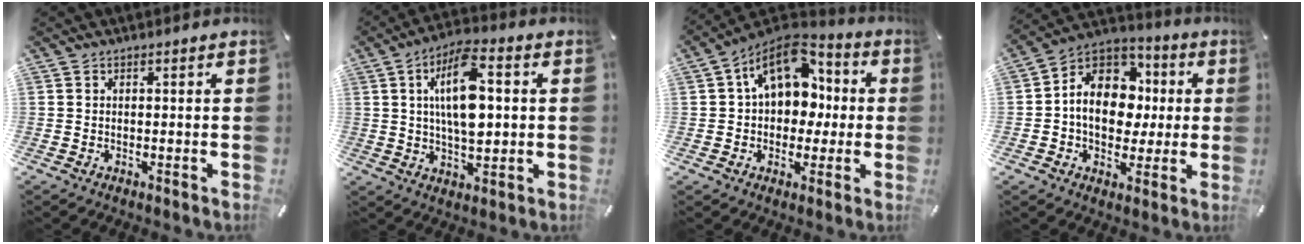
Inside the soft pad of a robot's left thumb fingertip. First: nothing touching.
{"total": 13.7, "force": [2.3, 6.4, 11.9], "torque": [-0.220, -0.003, 0.034]}
{"total": 15.3, "force": [4.5, 10.9, 9.8], "torque": [-0.170, -0.017, 0.082]}
{"total": 14.4, "force": [0.2, 11.6, 8.5], "torque": [-0.163, -0.001, 0.005]}